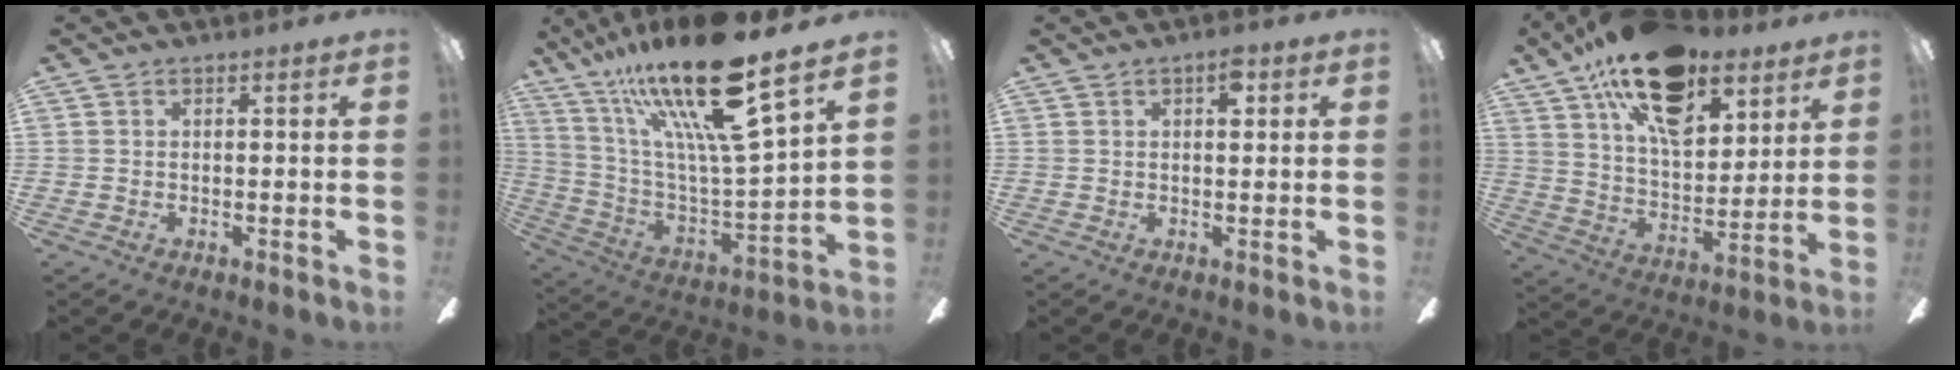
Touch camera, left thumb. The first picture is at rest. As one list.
[{"total": 25.5, "force": [16.8, 4.8, 18.6], "torque": [-0.340, -0.096, 0.270]}, {"total": 3.5, "force": [1.9, 1.6, 2.6], "torque": [-0.031, -0.004, 0.026]}, {"total": 22.3, "force": [13.6, 11.8, 13.2], "torque": [-0.214, -0.066, 0.237]}]